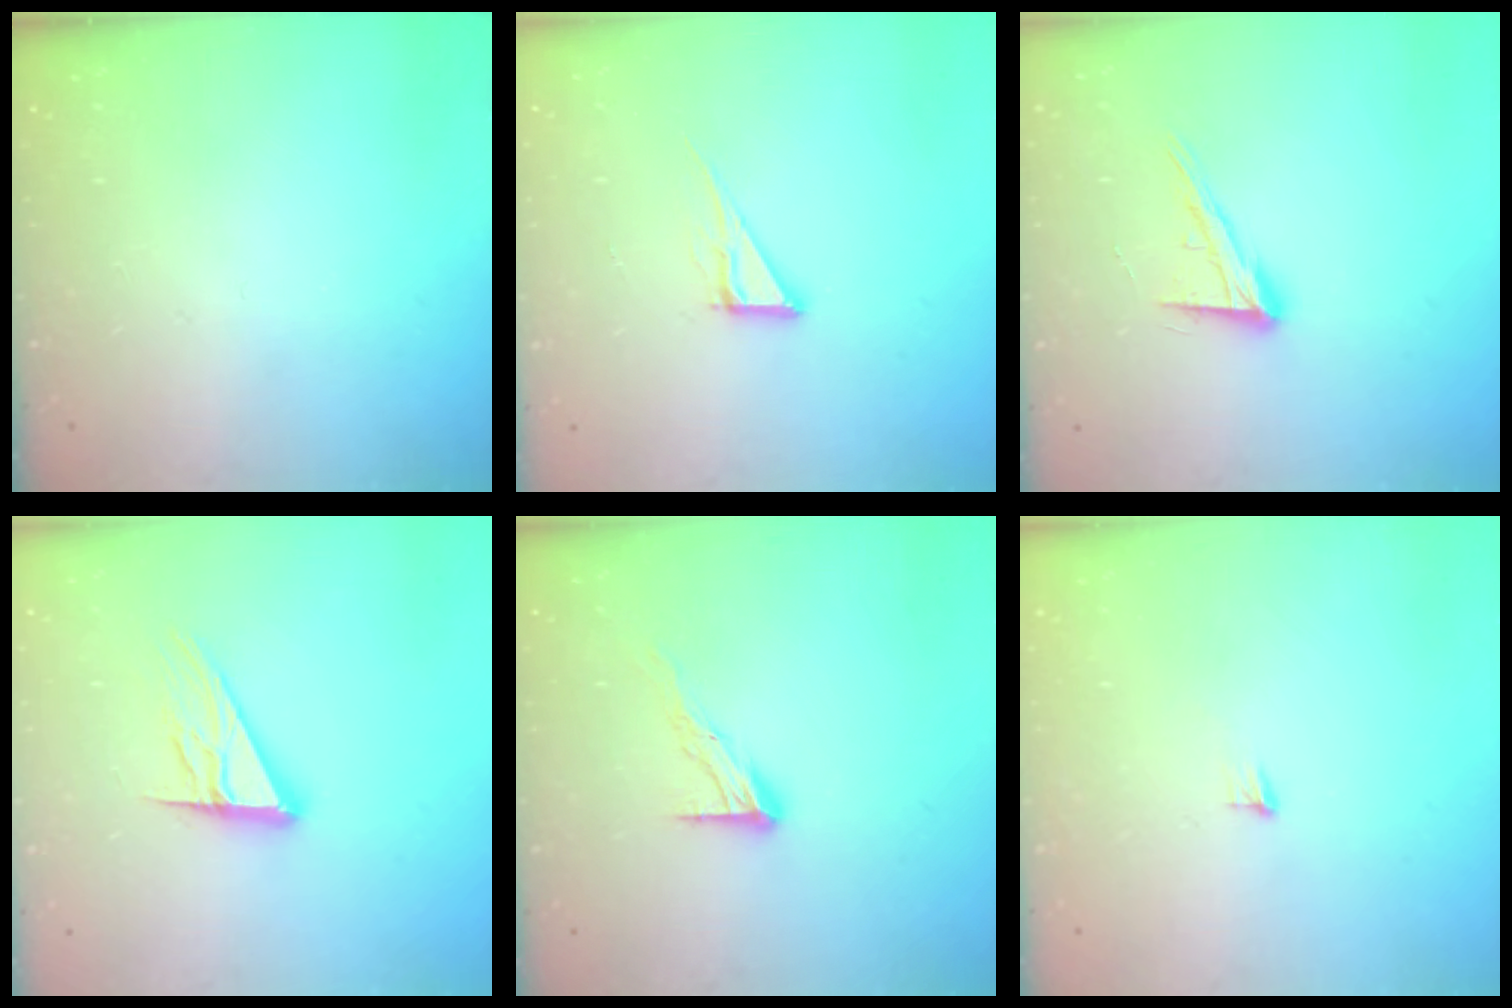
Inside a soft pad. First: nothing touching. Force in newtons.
{"total": 6.8, "press": 6.8, "slide": 0.2}
{"total": 13.2, "press": 12.7, "slide": 3.4}
{"total": 13.1, "press": 12.9, "slide": 2.5}
{"total": 8.7, "press": 8.7, "slide": 0.7}
{"total": 3.9, "press": 3.8, "slide": 0.9}